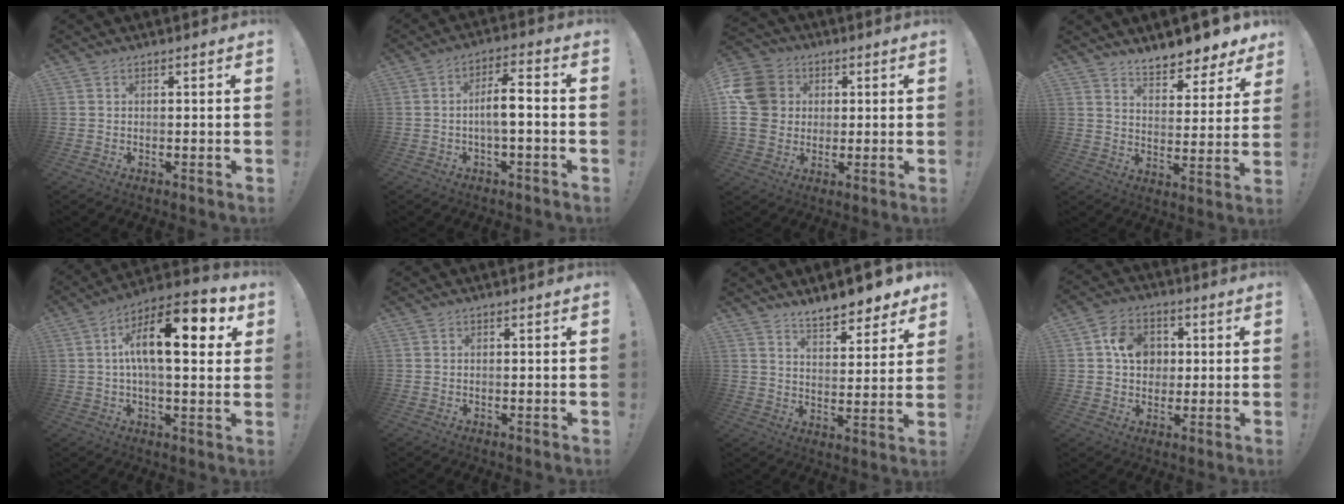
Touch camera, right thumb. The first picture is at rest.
{"total": 7.4, "force": [-1.1, 2.0, 7.0], "torque": [-0.111, 0.008, -0.023]}
{"total": 16.0, "force": [2.0, 13.9, 7.7], "torque": [-0.143, 0.003, 0.044]}
{"total": 8.4, "force": [7.6, 2.4, 2.7], "torque": [-0.034, -0.070, 0.135]}
{"total": 17.6, "force": [5.0, 6.6, 15.5], "torque": [-0.248, -0.012, 0.069]}
{"total": 0.0}
{"total": 8.8, "force": [7.9, 1.8, 3.4], "torque": [-0.051, -0.065, 0.141]}
{"total": 10.4, "force": [2.2, 8.7, 5.1], "torque": [-0.075, 0.007, 0.048]}